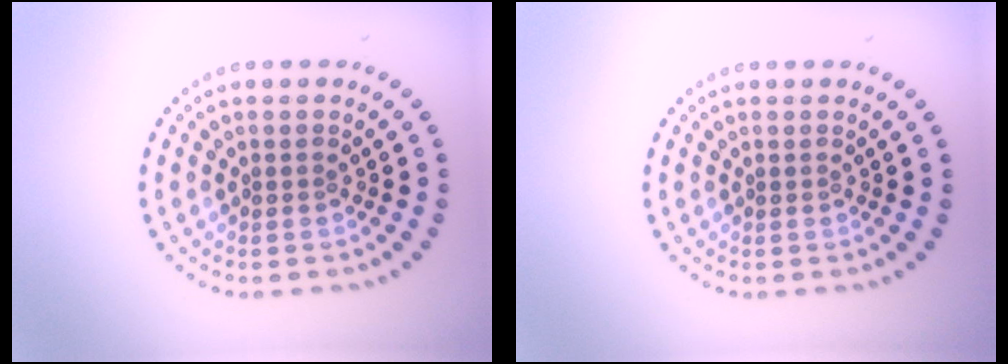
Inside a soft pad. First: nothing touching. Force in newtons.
{"total": 0.0}